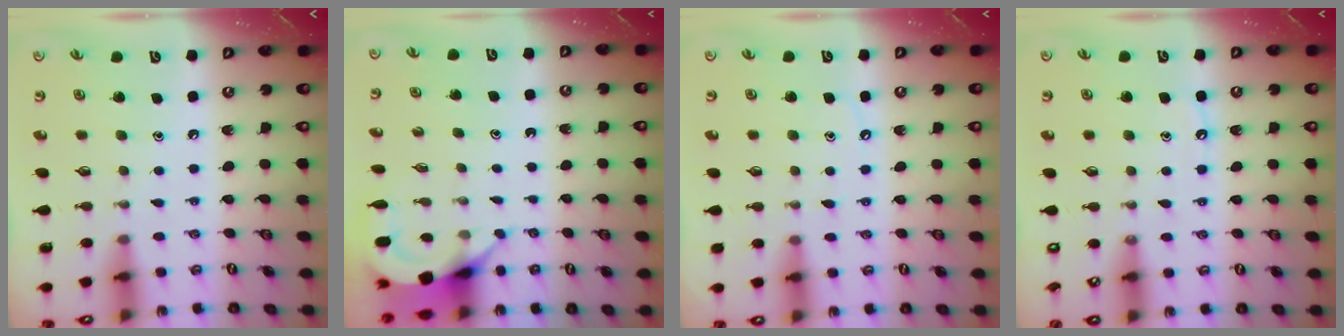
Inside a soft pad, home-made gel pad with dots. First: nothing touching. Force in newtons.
{"total": 3.9, "press": 3.9, "slide": 0.3}
{"total": 6.6, "press": 6.6, "slide": 0.7}
{"total": 4.8, "press": 4.8, "slide": 0.5}